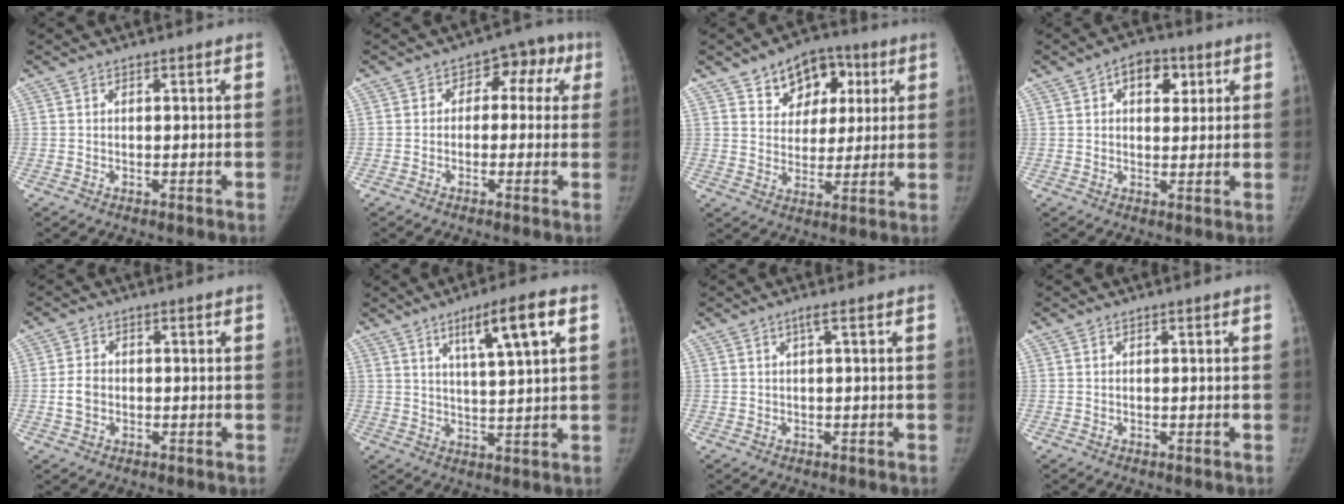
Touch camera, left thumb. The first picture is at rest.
{"total": 6.6, "force": [0.9, 5.1, 4.1], "torque": [0.004, 0.027, -0.004]}
{"total": 11.5, "force": [5.5, 8.4, 5.6], "torque": [-0.036, -0.011, 0.086]}
{"total": 6.8, "force": [2.7, 4.5, 4.4], "torque": [-0.028, -0.004, 0.033]}
{"total": 3.5, "force": [-0.6, 2.8, 2.0], "torque": [-0.035, 0.010, -0.014]}
{"total": 9.3, "force": [4.4, 0.9, 8.1], "torque": [-0.132, -0.015, 0.074]}
{"total": 0.9, "force": [0.3, 0.0, 0.9], "torque": [-0.021, 0.006, 0.005]}
{"total": 0.0}